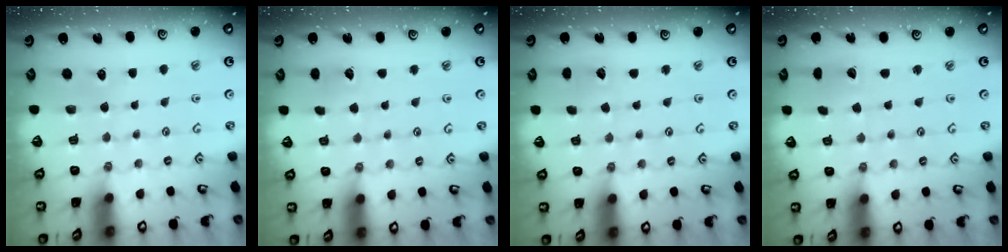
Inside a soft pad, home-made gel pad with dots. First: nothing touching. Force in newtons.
{"total": 2.8, "press": 2.8, "slide": 0.3}
{"total": 3.6, "press": 3.6, "slide": 0.3}
{"total": 2.6, "press": 2.6, "slide": 0.1}